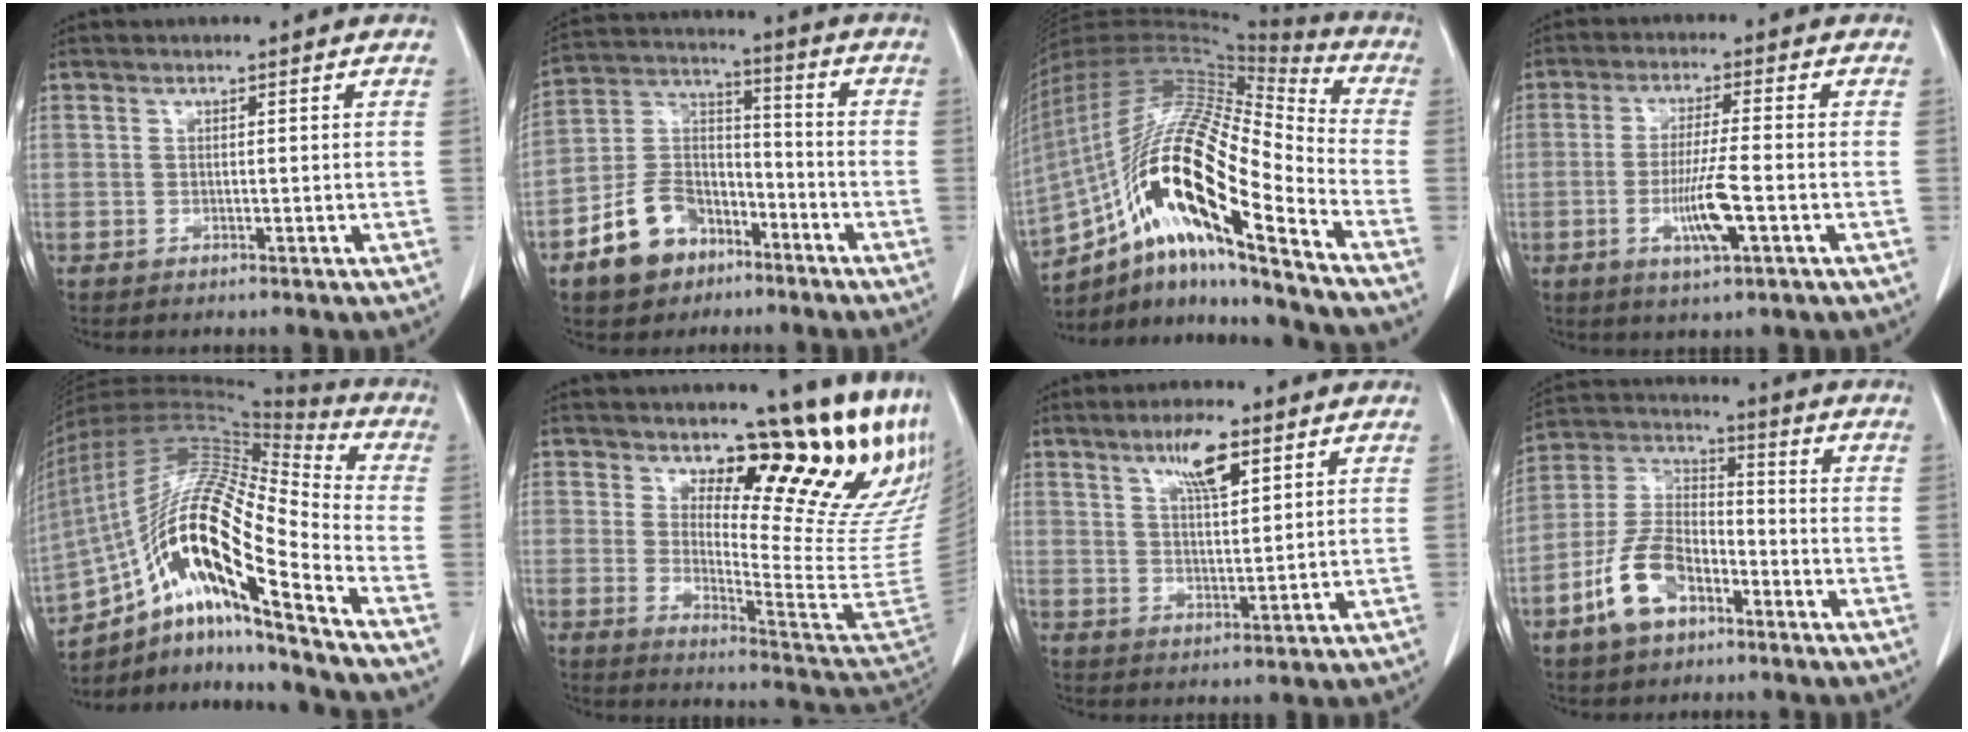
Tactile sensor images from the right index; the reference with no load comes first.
{"total": 11.8, "force": [-6.7, 8.1, 5.3], "torque": [-0.113, 0.024, -0.118]}
{"total": 24.4, "force": [-12.7, 3.7, 20.5], "torque": [-0.397, -0.003, -0.230]}
{"total": 7.4, "force": [-2.3, 0.3, 7.0], "torque": [-0.133, -0.011, -0.042]}
{"total": 22.4, "force": [-11.7, 3.2, 18.8], "torque": [-0.369, 0.005, -0.210]}
{"total": 21.5, "force": [17.0, 3.5, 12.7], "torque": [-0.177, -0.117, 0.210]}
{"total": 6.7, "force": [3.8, 1.4, 5.3], "torque": [-0.098, -0.001, 0.067]}
{"total": 11.0, "force": [-5.7, 6.1, 7.2], "torque": [-0.161, 0.014, -0.109]}